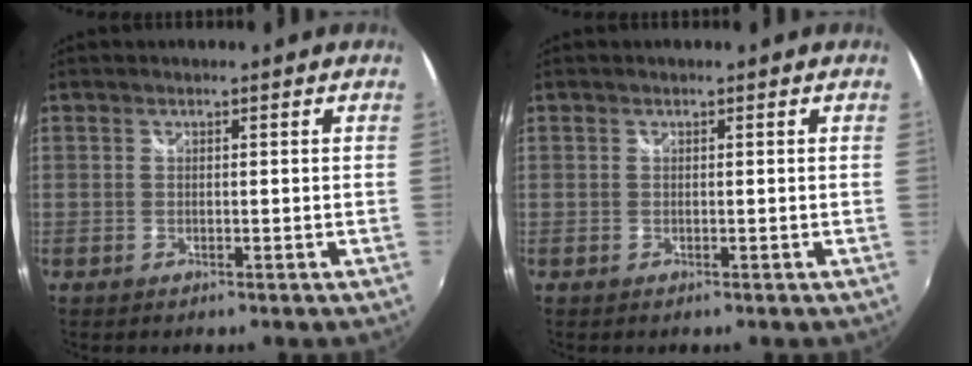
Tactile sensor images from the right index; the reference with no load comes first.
{"total": 0.0}